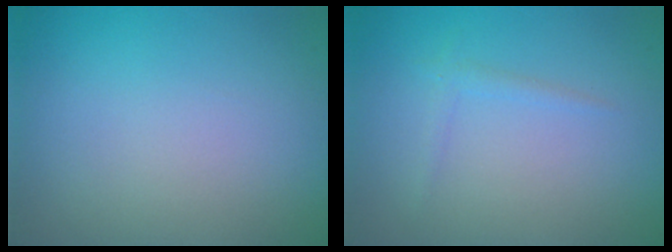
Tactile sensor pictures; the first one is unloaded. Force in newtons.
{"total": 0.8, "press": 0.8, "slide": 0.0}